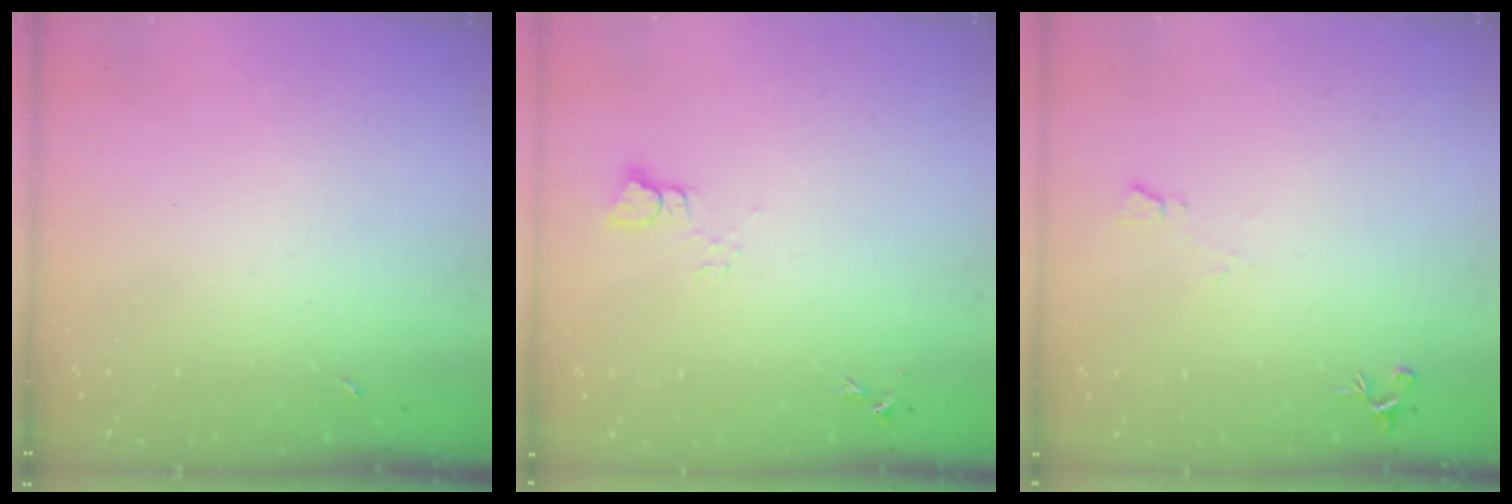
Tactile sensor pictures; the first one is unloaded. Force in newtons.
{"total": 3.5, "press": 3.5, "slide": 0.4}
{"total": 4.4, "press": 4.3, "slide": 0.9}